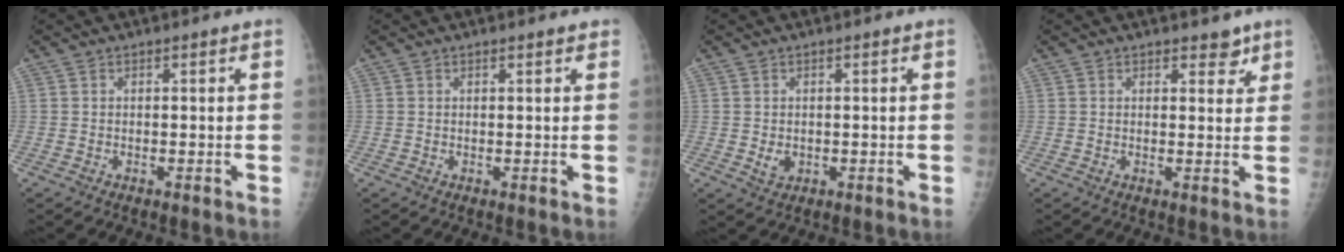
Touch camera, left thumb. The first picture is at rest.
{"total": 1.0, "force": [0.7, 0.3, 0.6], "torque": [-0.008, -0.001, 0.008]}
{"total": 2.2, "force": [-0.1, 1.7, 1.4], "torque": [-0.017, -0.002, 0.004]}
{"total": 3.0, "force": [2.2, 1.6, 1.4], "torque": [0.004, -0.012, 0.027]}